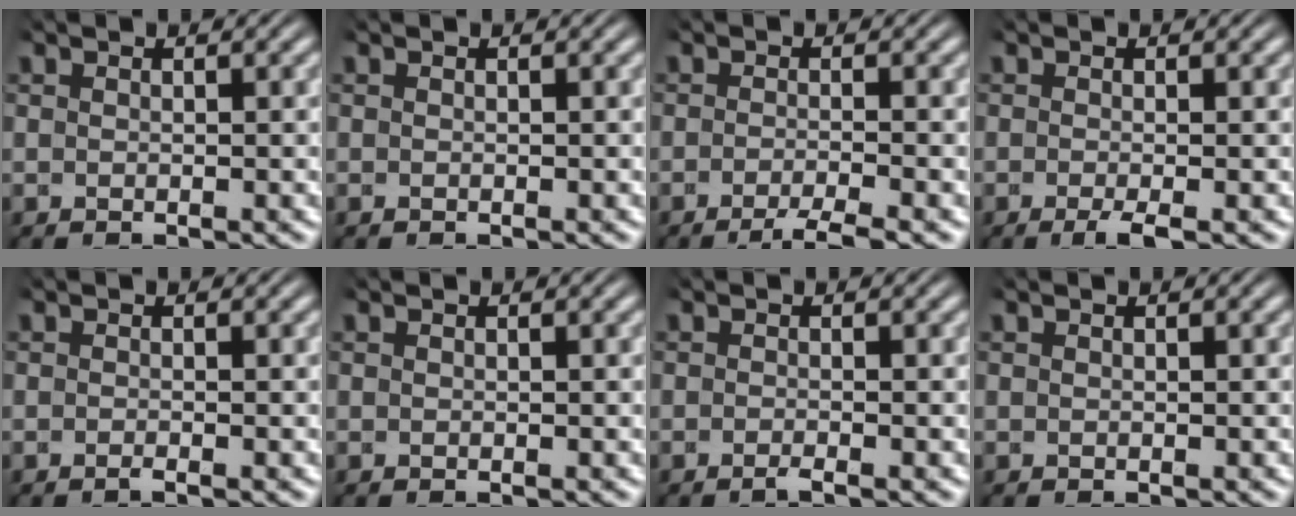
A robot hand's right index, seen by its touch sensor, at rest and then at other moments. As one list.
[{"total": 0.0}, {"total": 2.9, "force": [-2.3, 0.4, 1.7], "torque": [-0.022, 0.001, -0.044]}, {"total": 1.6, "force": [-1.0, 0.3, 1.2], "torque": [-0.020, 0.003, -0.020]}, {"total": 0.7, "force": [-0.6, 0.0, 0.4], "torque": [-0.002, 0.006, -0.016]}, {"total": 0.0}, {"total": 1.1, "force": [-0.9, 0.0, 0.6], "torque": [-0.003, 0.007, -0.023]}, {"total": 0.0}]